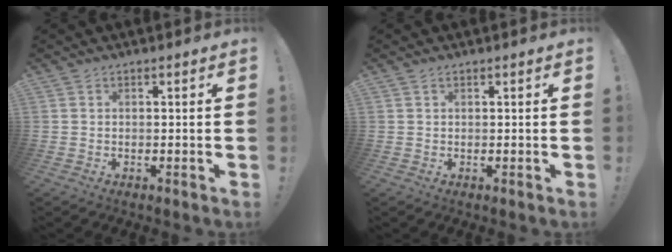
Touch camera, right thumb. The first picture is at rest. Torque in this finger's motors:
{"motor_torque": [-0.07, 0.10, -0.19, 0.10, 0.00]}